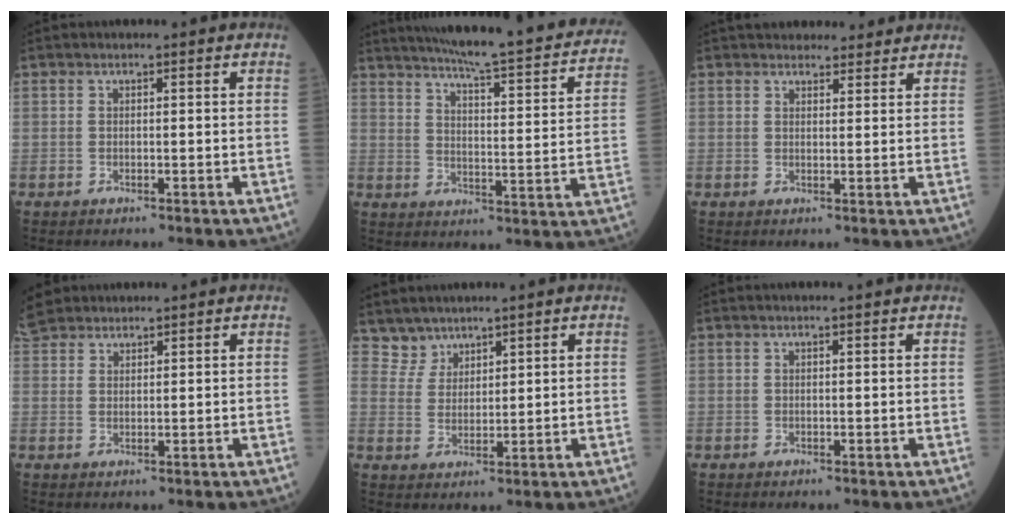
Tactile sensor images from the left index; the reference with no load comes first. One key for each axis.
{"total": 26.1, "fx": 23.0, "fy": 2.1, "fz": 12.1, "tx": -0.177, "ty": -0.046, "tz": 0.286}
{"total": 7.9, "fx": 7.2, "fy": 2.6, "fz": 2.1, "tx": -0.014, "ty": 0.016, "tz": 0.089}
{"total": 6.2, "fx": 5.7, "fy": 2.0, "fz": 1.2, "tx": -0.032, "ty": 0.024, "tz": 0.117}
{"total": 3.5, "fx": 3.1, "fy": 1.4, "fz": -0.7, "tx": 0.013, "ty": 0.009, "tz": 0.066}
{"total": 1.9, "fx": 1.8, "fy": -0.1, "fz": 0.7, "tx": -0.006, "ty": 0.012, "tz": 0.025}